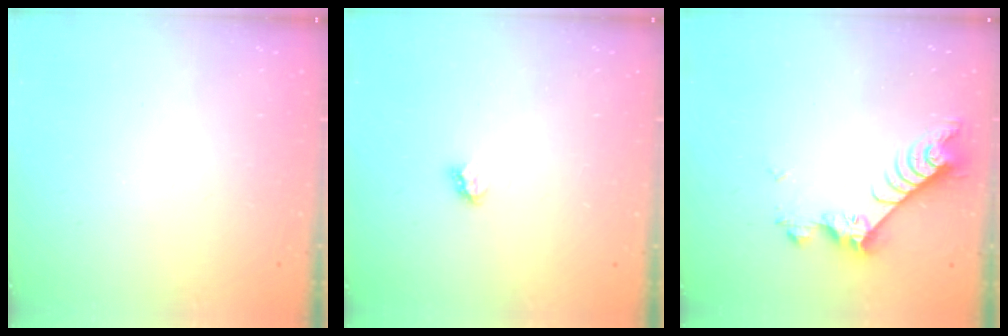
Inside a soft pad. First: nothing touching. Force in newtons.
{"total": 2.8, "press": 2.8, "slide": 0.5}
{"total": 7.0, "press": 7.0, "slide": 0.5}